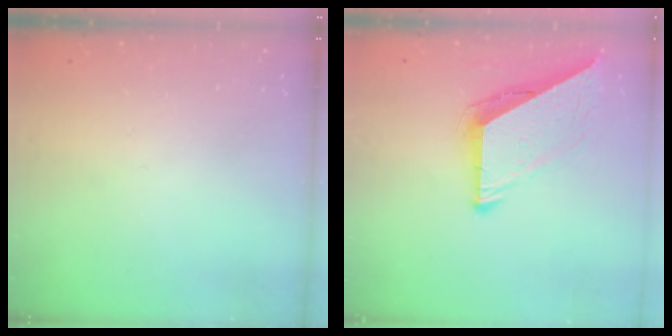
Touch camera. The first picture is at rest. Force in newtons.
{"total": 10.0, "press": 9.9, "slide": 1.0}